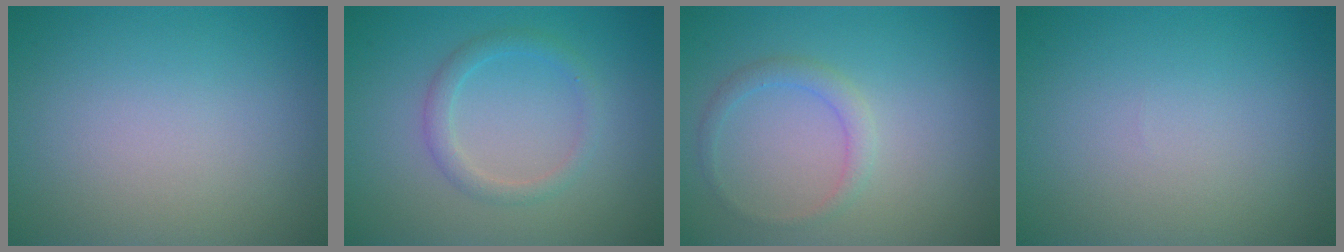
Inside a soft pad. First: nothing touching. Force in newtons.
{"total": 1.9, "press": 1.9, "slide": 0.1}
{"total": 1.6, "press": 1.6, "slide": 0.2}
{"total": 0.0}